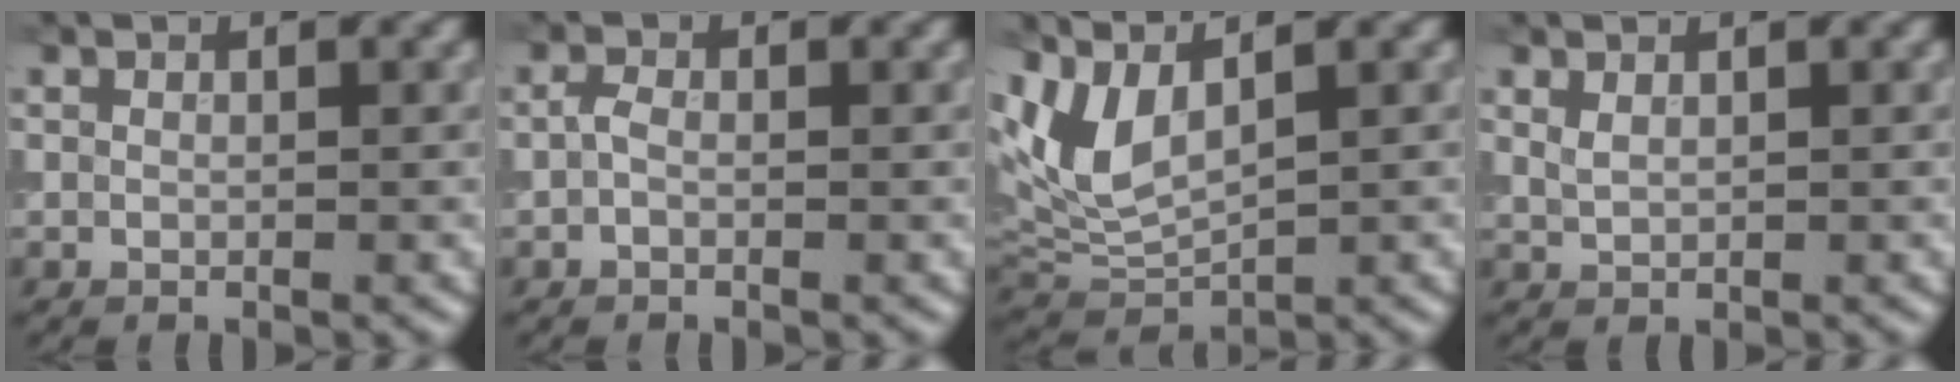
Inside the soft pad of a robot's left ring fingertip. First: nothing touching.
{"total": 1.0, "force": [-0.3, 0.6, 0.8], "torque": [-0.018, 0.001, -0.010]}
{"total": 5.1, "force": [1.9, 2.4, 4.1], "torque": [-0.106, -0.003, 0.045]}
{"total": 0.9, "force": [0.7, 0.4, 0.5], "torque": [-0.016, 0.000, 0.017]}